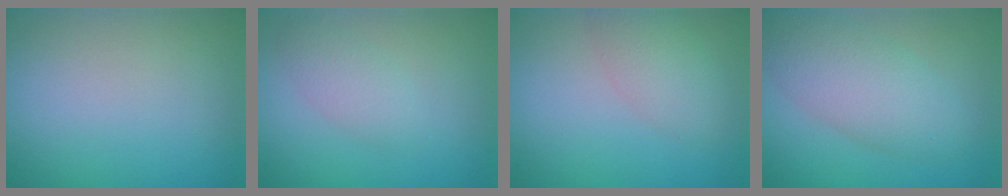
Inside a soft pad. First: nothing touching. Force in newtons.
{"total": 2.1, "press": 2.1, "slide": 0.1}
{"total": 3.0, "press": 3.0, "slide": 0.1}
{"total": 5.3, "press": 5.3, "slide": 0.4}